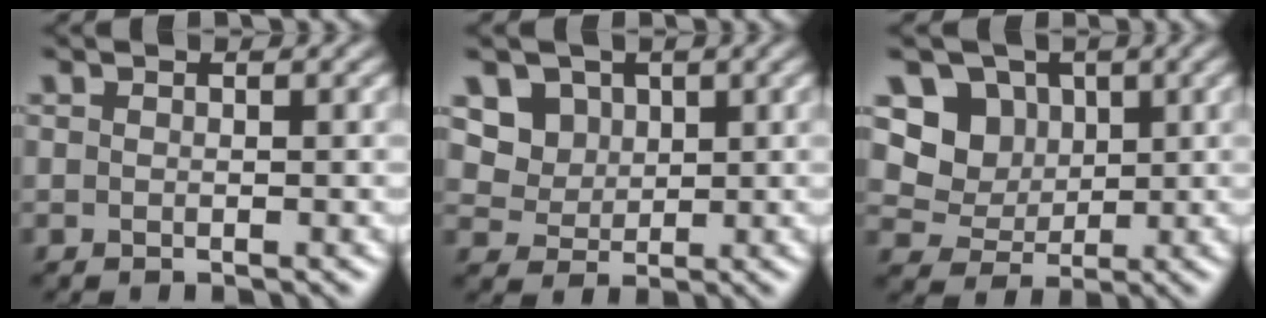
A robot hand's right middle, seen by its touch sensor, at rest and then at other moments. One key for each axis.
{"total": 4.5, "fx": 2.2, "fy": 3.6, "fz": 1.6, "tx": -0.046, "ty": -0.011, "tz": 0.052}
{"total": 4.6, "fx": 1.4, "fy": 4.0, "fz": 1.8, "tx": -0.041, "ty": -0.011, "tz": 0.019}